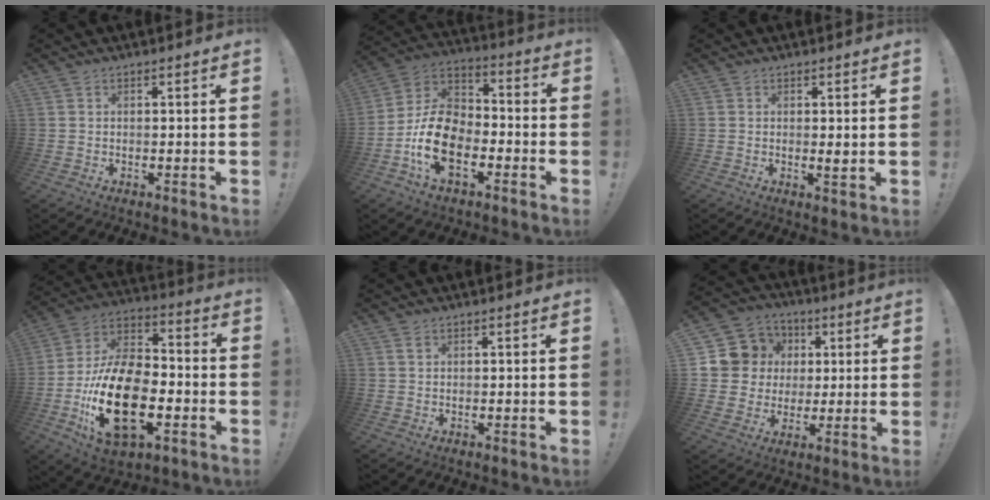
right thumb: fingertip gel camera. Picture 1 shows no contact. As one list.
[{"total": 17.0, "force": [-6.9, 10.8, 11.1], "torque": [-0.211, 0.037, -0.117]}, {"total": 1.7, "force": [0.4, 0.0, 1.7], "torque": [-0.015, -0.010, 0.003]}, {"total": 24.7, "force": [-7.8, 14.0, 18.8], "torque": [-0.368, 0.038, -0.124]}, {"total": 1.0, "force": [0.6, 0.5, 0.6], "torque": [-0.009, 0.000, 0.011]}, {"total": 11.4, "force": [2.4, 10.8, 2.8], "torque": [-0.048, -0.006, 0.061]}]